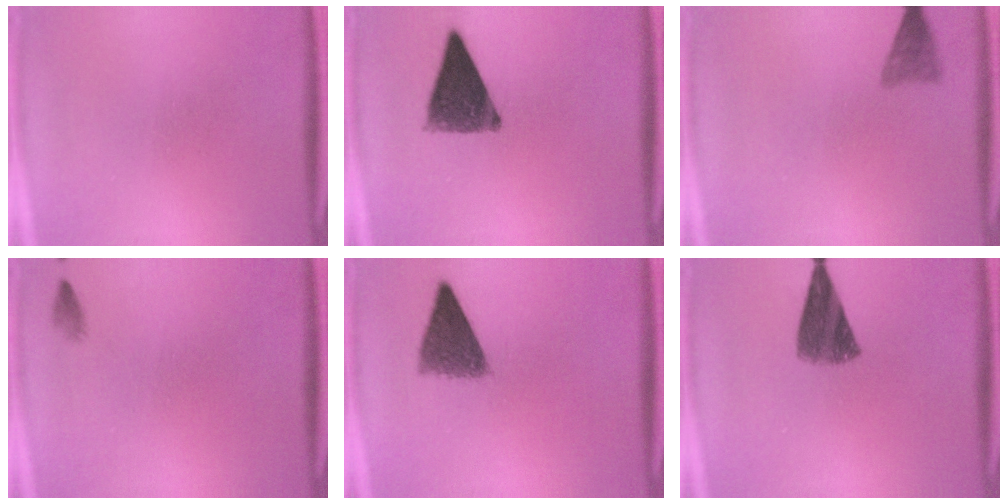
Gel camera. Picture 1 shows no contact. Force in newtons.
{"total": 10.4}
{"total": 2.4}
{"total": 0.8}
{"total": 6.8}
{"total": 7.6}